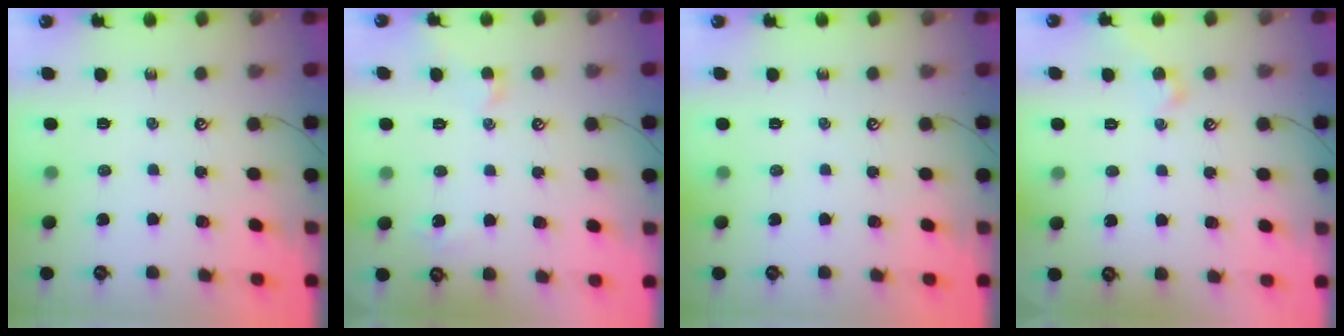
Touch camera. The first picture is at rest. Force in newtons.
{"total": 2.4, "press": 2.2, "slide": 0.7}
{"total": 0.0}
{"total": 2.2, "press": 2.2, "slide": 0.1}